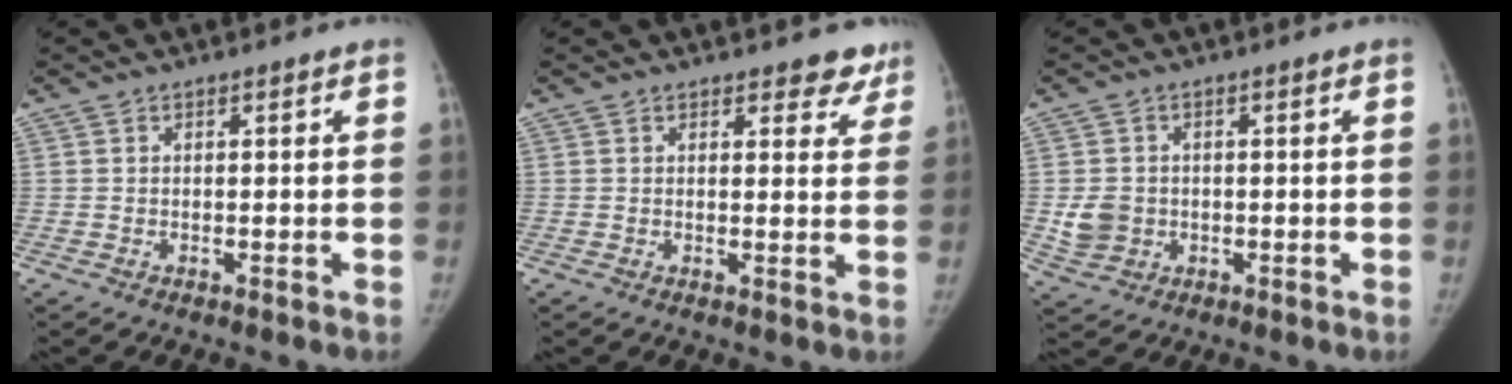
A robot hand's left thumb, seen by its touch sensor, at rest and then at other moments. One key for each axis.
{"total": 4.9, "fx": 4.1, "fy": 2.4, "fz": 1.2, "tx": 0.025, "ty": -0.023, "tz": 0.038}
{"total": 5.0, "fx": -0.4, "fy": 4.5, "fz": 2.3, "tx": -0.031, "ty": 0.003, "tz": 0.000}